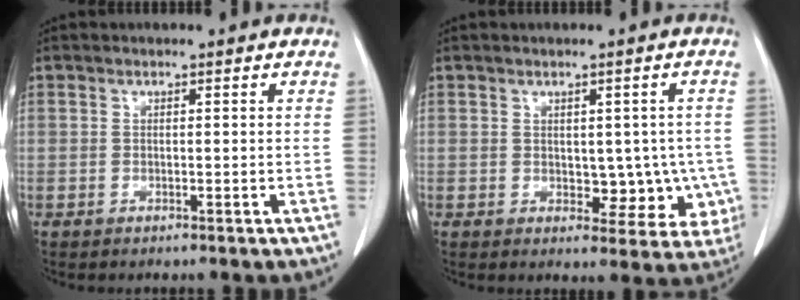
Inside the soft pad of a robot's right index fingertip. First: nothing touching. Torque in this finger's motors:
{"motor_torque": [0.23, 0.47, 0.14, 0.02]}